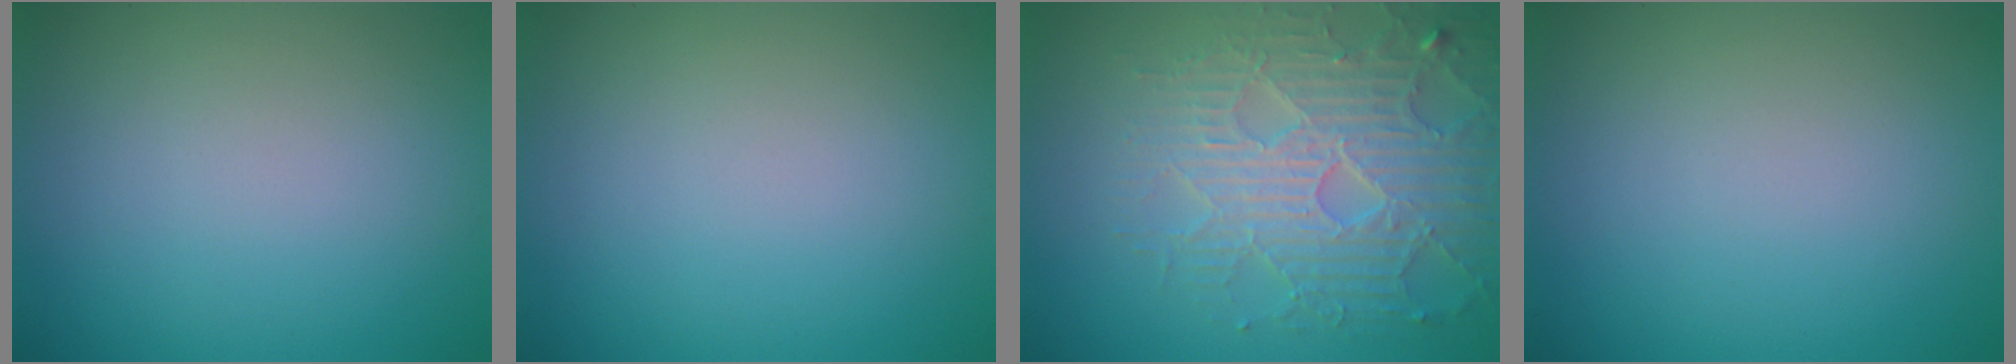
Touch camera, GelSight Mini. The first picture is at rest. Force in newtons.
{"total": 0.0}
{"total": 6.1, "press": 5.2, "slide": 3.1}
{"total": 0.0}